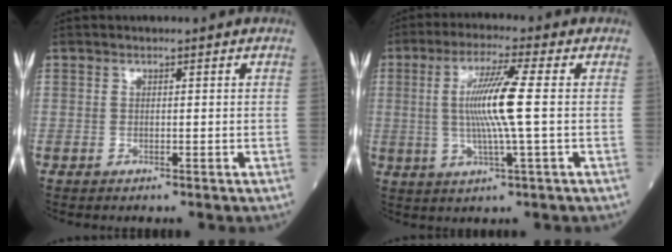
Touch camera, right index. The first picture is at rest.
{"total": 9.3, "force": [0.4, -0.7, 9.2], "torque": [-0.185, -0.001, 0.007]}